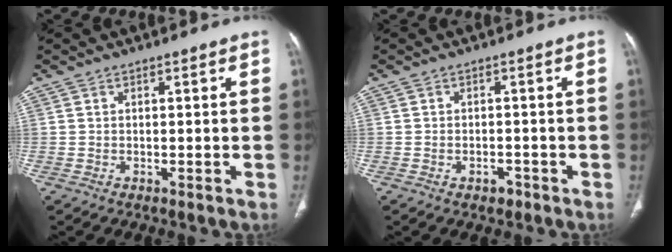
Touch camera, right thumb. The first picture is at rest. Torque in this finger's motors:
{"motor_torque": [-0.18, 0.05, -0.16, 0.00, 0.04]}